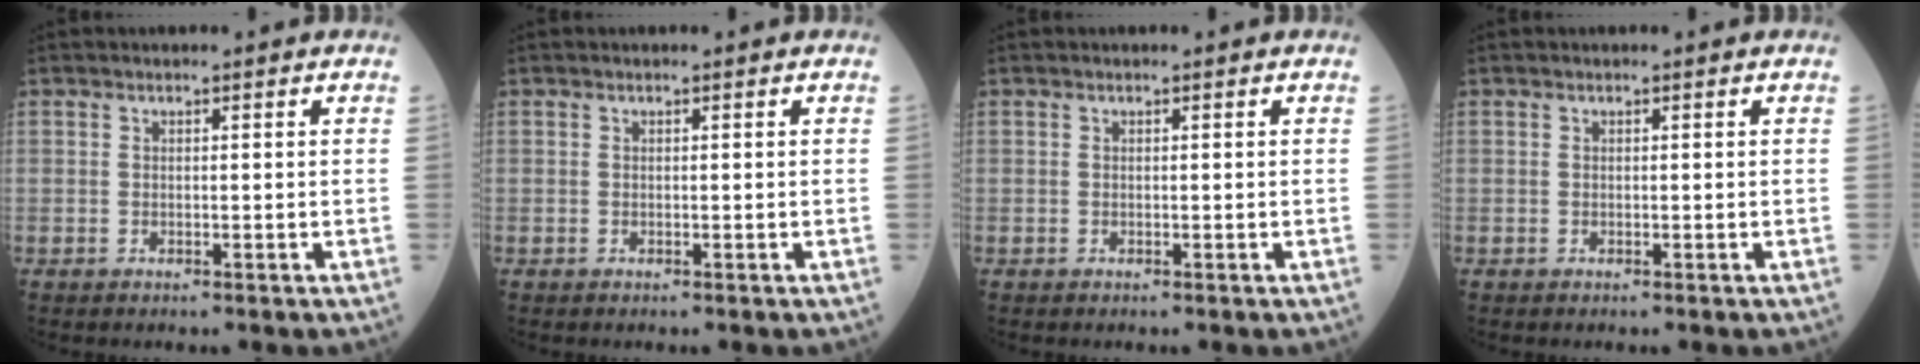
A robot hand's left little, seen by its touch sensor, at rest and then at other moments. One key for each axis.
{"total": 0.0}
{"total": 0.0}
{"total": 0.0}